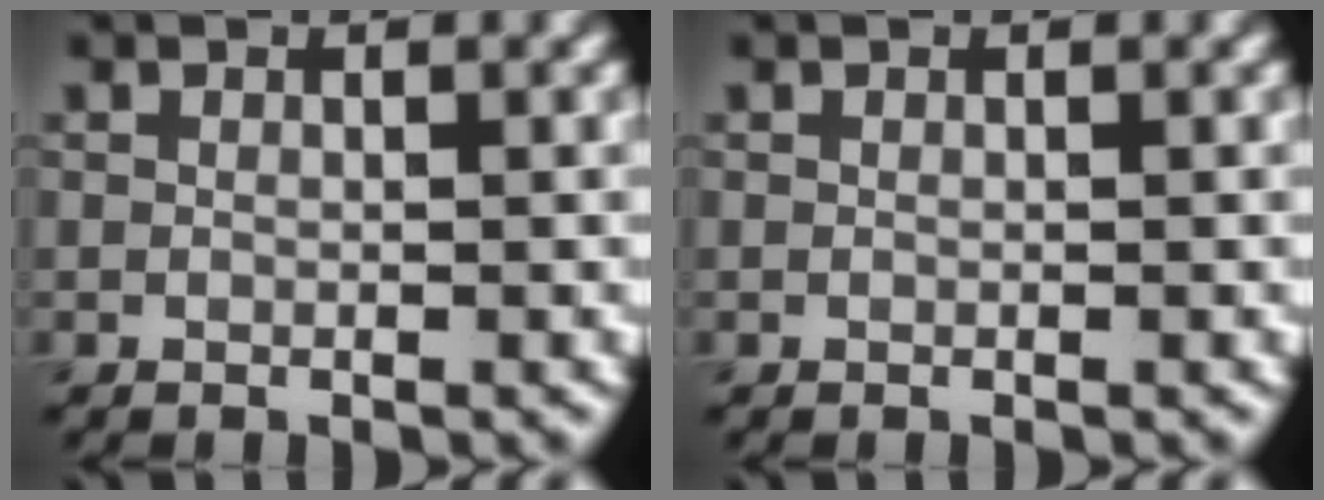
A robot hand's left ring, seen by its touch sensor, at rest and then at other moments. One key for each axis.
{"total": 0.0}